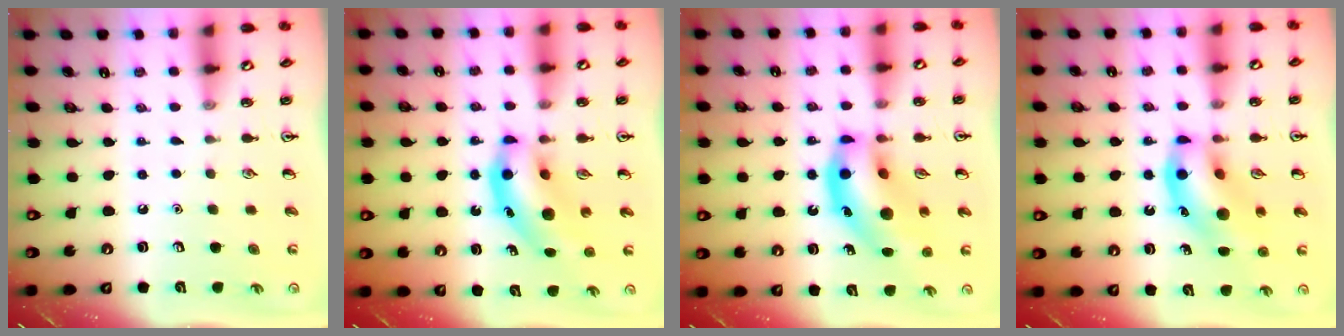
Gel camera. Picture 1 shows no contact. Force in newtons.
{"total": 10.6, "press": 10.1, "slide": 3.2}
{"total": 16.5, "press": 15.8, "slide": 4.8}
{"total": 15.1, "press": 14.7, "slide": 3.4}